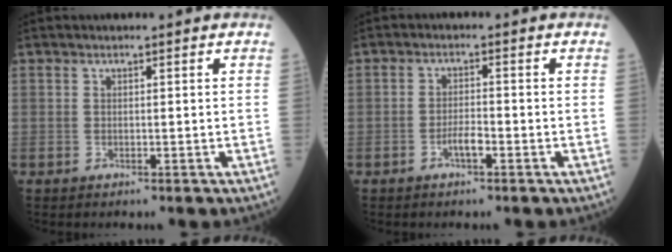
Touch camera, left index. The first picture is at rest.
{"total": 2.5, "force": [-1.4, 0.6, 1.9], "torque": [-0.034, 0.004, -0.029]}